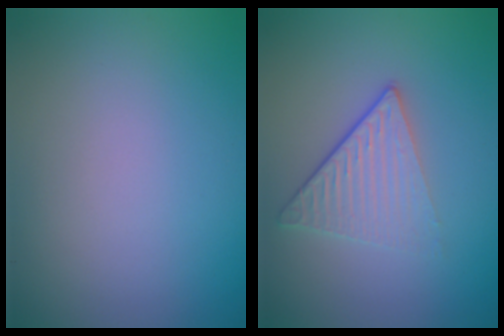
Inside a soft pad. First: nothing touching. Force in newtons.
{"total": 3.7, "press": 2.7, "slide": 2.6}